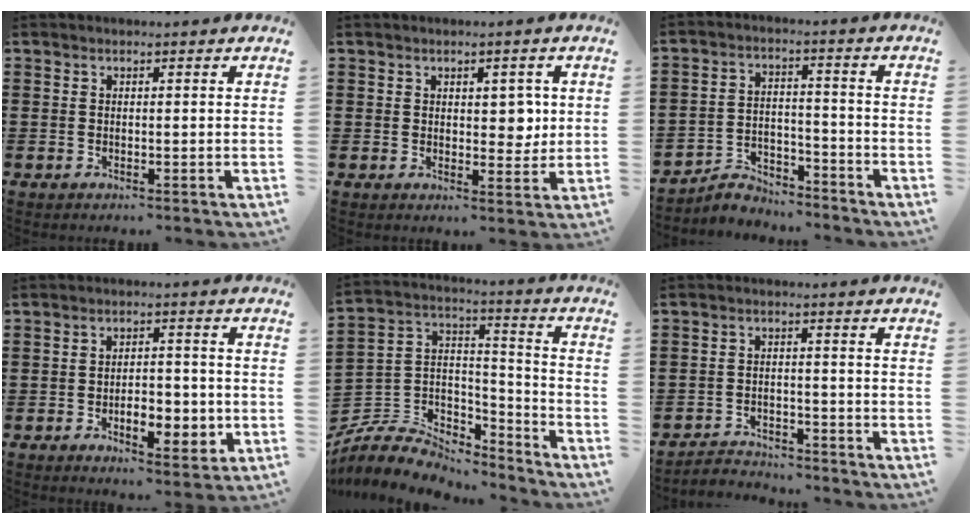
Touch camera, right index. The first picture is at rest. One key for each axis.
{"total": 4.0, "fx": 1.0, "fy": 2.4, "fz": 3.0, "tx": -0.037, "ty": -0.001, "tz": 0.011}
{"total": 4.6, "fx": -4.4, "fy": 1.3, "fz": 0.4, "tx": -0.013, "ty": 0.011, "tz": -0.090}
{"total": 6.1, "fx": -1.7, "fy": 3.2, "fz": 5.0, "tx": -0.071, "ty": 0.002, "tz": -0.032}
{"total": 6.8, "fx": -5.5, "fy": 3.6, "fz": 1.5, "tx": -0.062, "ty": -0.006, "tz": -0.114}
{"total": 3.2, "fx": -3.2, "fy": 0.5, "fz": 0.1, "tx": -0.010, "ty": 0.002, "tz": -0.069}